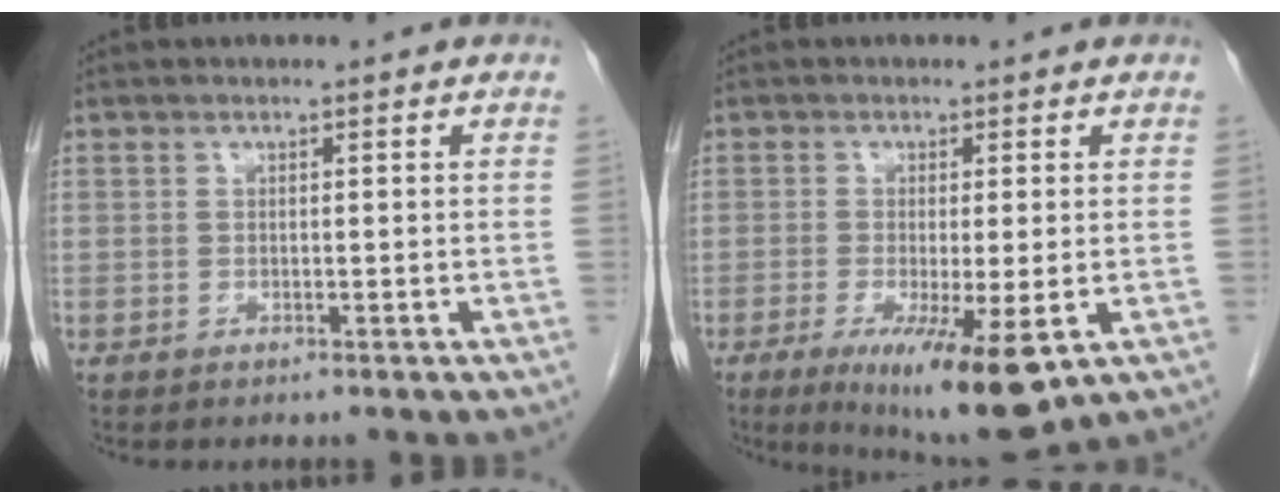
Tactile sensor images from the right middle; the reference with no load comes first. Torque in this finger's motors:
{"motor_torque": [1.73, -0.40, 0.75, 0.18]}